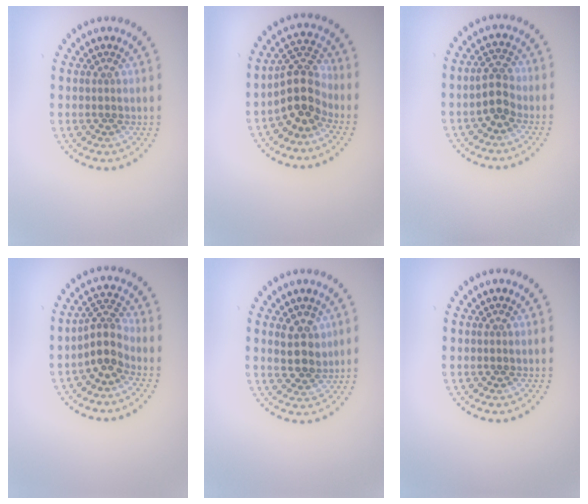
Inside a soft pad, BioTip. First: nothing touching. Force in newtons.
{"total": 4.2, "press": 3.7, "slide": 2.0}
{"total": 2.6, "press": 2.5, "slide": 0.6}
{"total": 3.2, "press": 2.5, "slide": 1.9}
{"total": 2.8, "press": 2.6, "slide": 1.0}
{"total": 0.0}